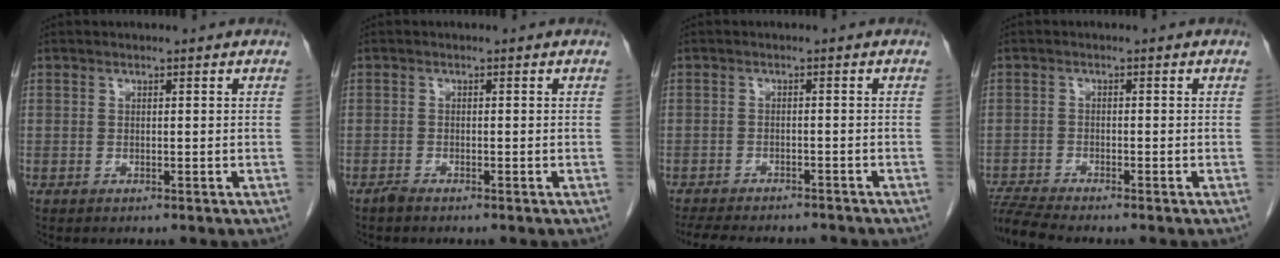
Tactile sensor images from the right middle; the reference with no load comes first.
{"total": 1.0, "force": [-0.9, 0.1, 0.4], "torque": [-0.015, -0.002, -0.017]}
{"total": 12.0, "force": [-10.6, 3.2, 4.5], "torque": [-0.088, -0.004, -0.141]}
{"total": 4.3, "force": [-4.0, -1.0, 1.1], "torque": [-0.028, -0.019, -0.076]}